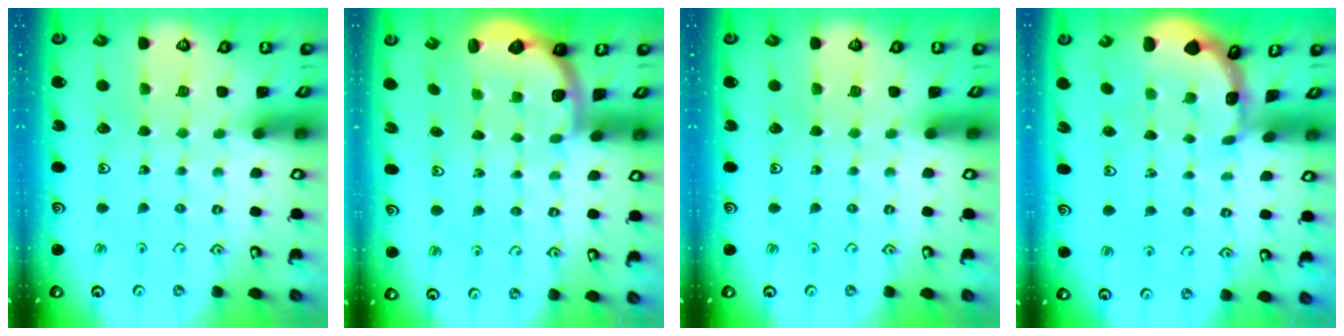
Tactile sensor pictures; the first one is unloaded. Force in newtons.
{"total": 2.3, "press": 1.9, "slide": 1.3}
{"total": 0.0}
{"total": 1.4, "press": 1.4, "slide": 0.1}